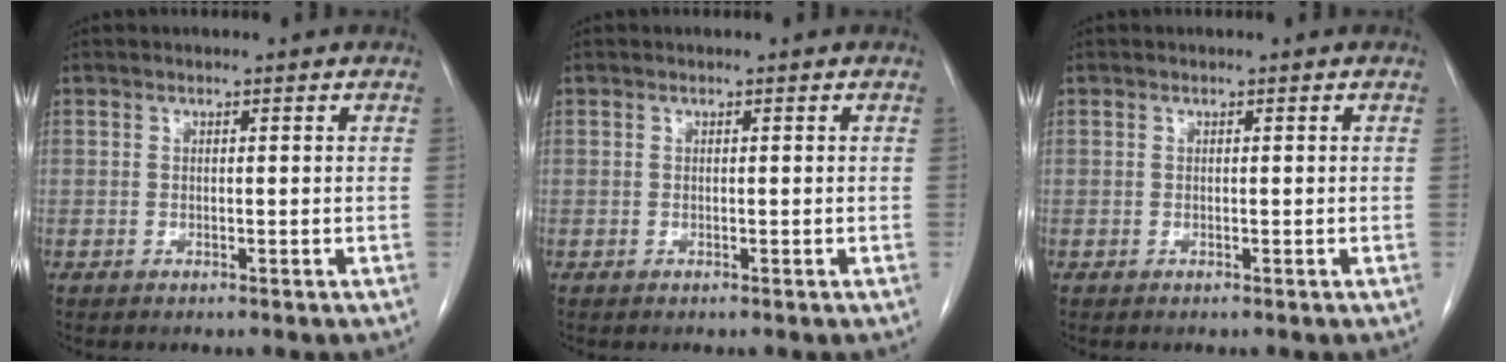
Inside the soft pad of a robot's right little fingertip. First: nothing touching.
{"total": 0.0}
{"total": 0.0}